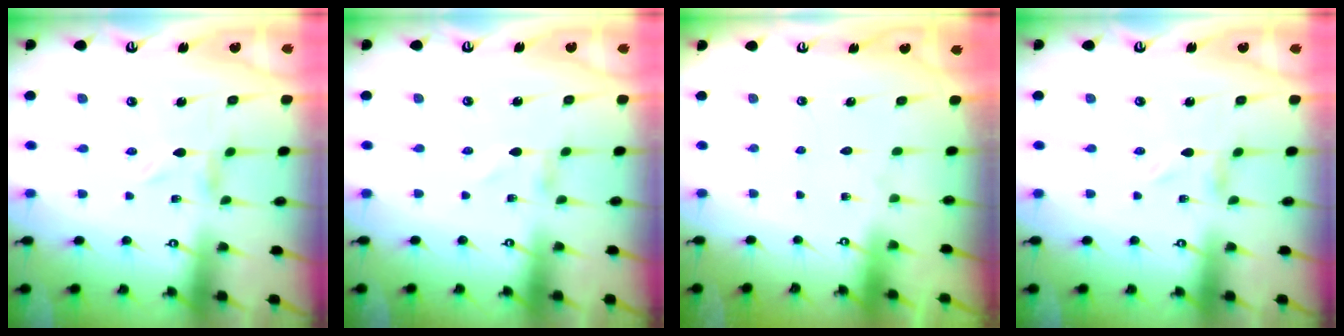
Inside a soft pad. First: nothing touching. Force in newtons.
{"total": 0.9, "press": 0.9, "slide": 0.1}
{"total": 1.6, "press": 1.6, "slide": 0.1}
{"total": 0.6, "press": 0.6, "slide": 0.2}